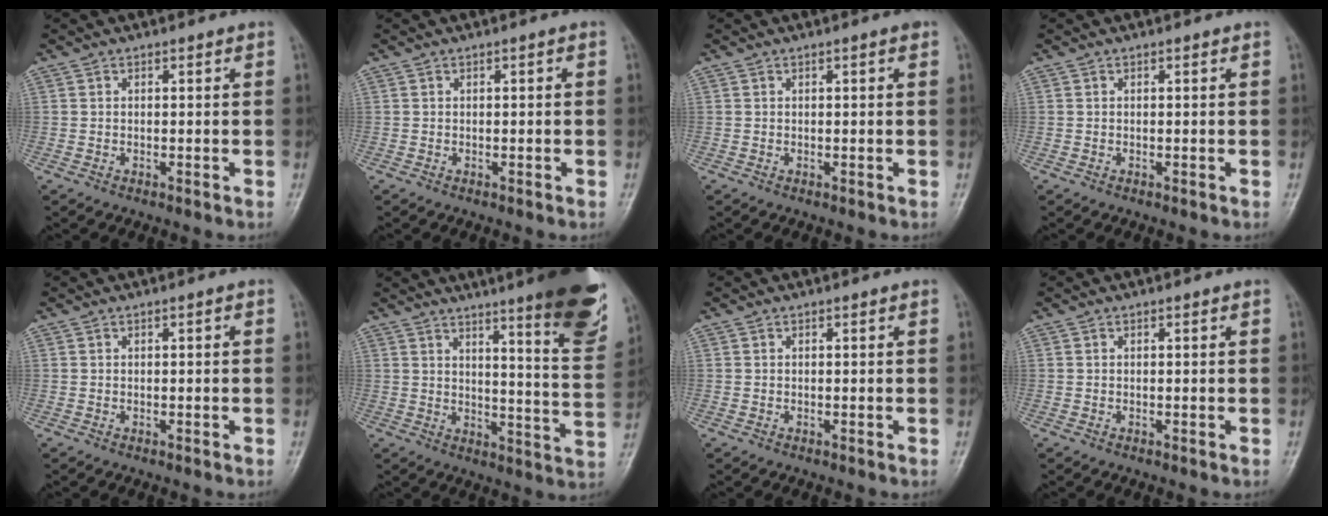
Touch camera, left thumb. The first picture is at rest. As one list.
[{"total": 0.0}, {"total": 0.7, "force": [0.3, 0.0, 0.6], "torque": [-0.011, 0.001, 0.002]}, {"total": 0.0}, {"total": 0.0}, {"total": 20.2, "force": [13.5, 2.7, 14.8], "torque": [-0.171, -0.077, 0.173]}, {"total": 0.0}, {"total": 0.0}]